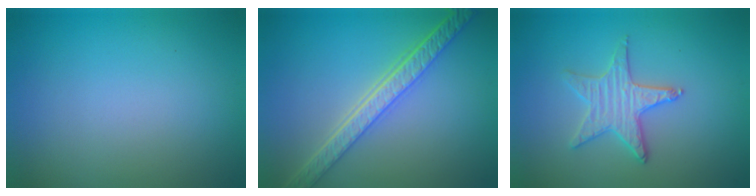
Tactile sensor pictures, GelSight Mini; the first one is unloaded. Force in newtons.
{"total": 5.1, "press": 4.2, "slide": 2.9}
{"total": 3.0, "press": 3.0, "slide": 0.1}